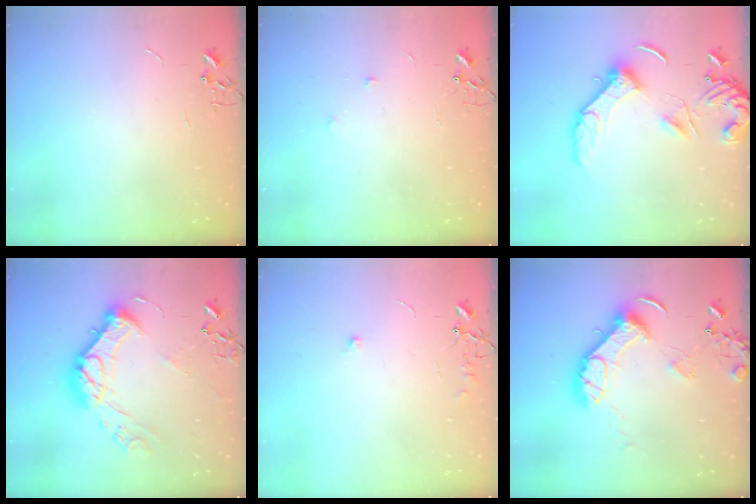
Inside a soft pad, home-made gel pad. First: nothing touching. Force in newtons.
{"total": 5.1, "press": 4.9, "slide": 1.7}
{"total": 13.5, "press": 13.4, "slide": 1.7}
{"total": 17.2, "press": 17.2, "slide": 1.3}
{"total": 6.2, "press": 6.1, "slide": 0.7}
{"total": 14.0, "press": 13.9, "slide": 1.0}